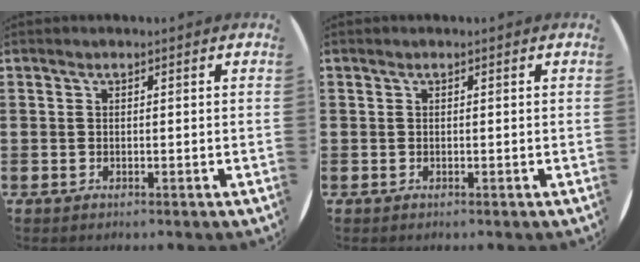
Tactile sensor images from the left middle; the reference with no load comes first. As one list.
[{"total": 0.0}]